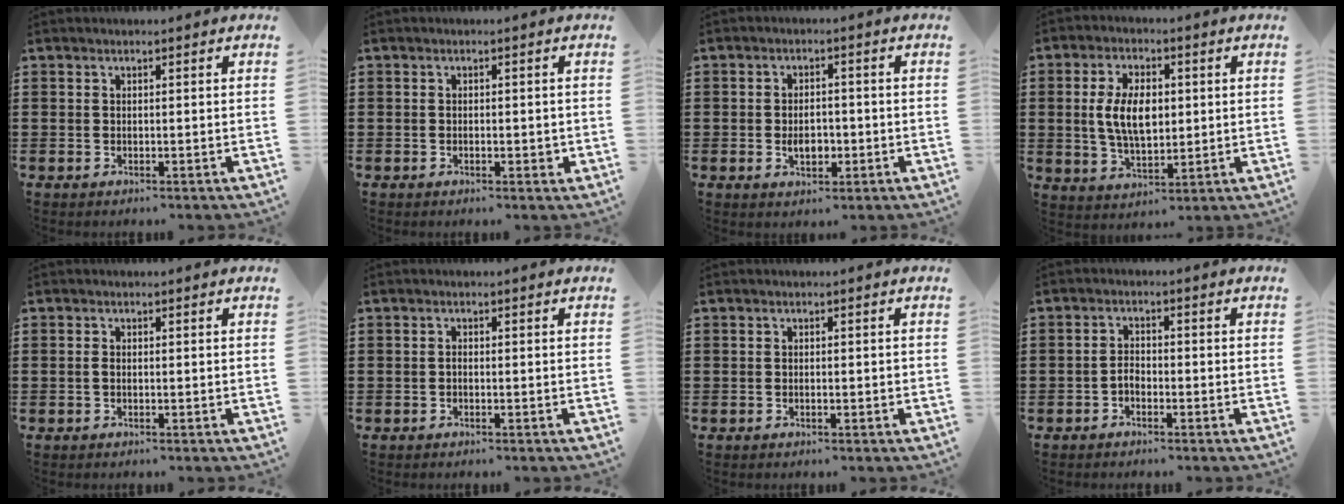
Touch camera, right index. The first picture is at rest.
{"total": 1.5, "force": [-0.4, 0.6, 1.3], "torque": [-0.023, 0.002, -0.008]}
{"total": 3.7, "force": [-0.8, 2.1, 2.9], "torque": [-0.046, 0.001, -0.017]}
{"total": 8.0, "force": [0.6, 4.4, 6.7], "torque": [-0.136, 0.008, 0.004]}
{"total": 0.6, "force": [-0.2, 0.2, 0.5], "torque": [-0.020, -0.007, -0.005]}
{"total": 0.6, "force": [-0.3, 0.2, 0.4], "torque": [-0.011, -0.004, -0.005]}
{"total": 0.7, "force": [-0.2, 0.2, 0.6], "torque": [-0.013, -0.003, -0.004]}
{"total": 1.9, "force": [-1.1, 1.0, 1.1], "torque": [-0.025, 0.004, -0.023]}